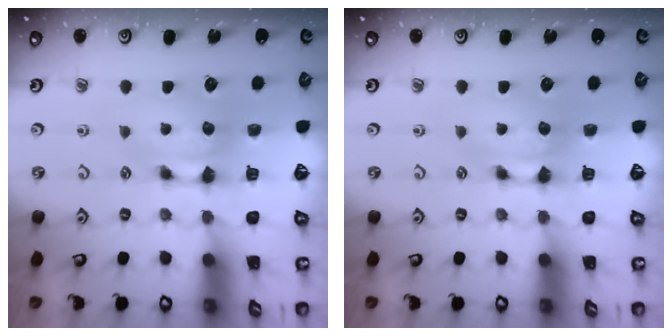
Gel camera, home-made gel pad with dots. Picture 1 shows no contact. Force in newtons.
{"total": 0.0}